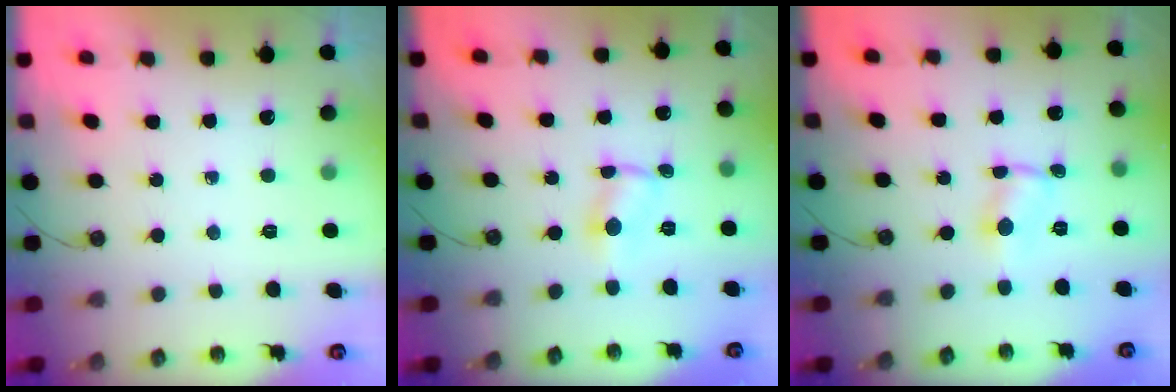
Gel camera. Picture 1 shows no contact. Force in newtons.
{"total": 1.5, "press": 1.5, "slide": 0.1}
{"total": 0.7, "press": 0.7, "slide": 0.1}